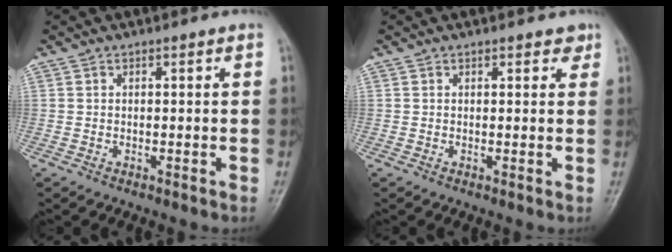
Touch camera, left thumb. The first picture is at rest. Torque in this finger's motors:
{"motor_torque": [0.02, 0.14, -0.21, 0.09, -0.01]}